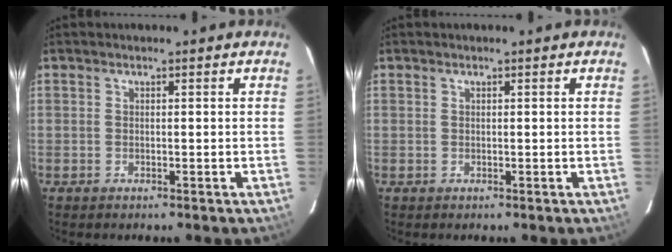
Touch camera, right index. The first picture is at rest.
{"total": 0.0}